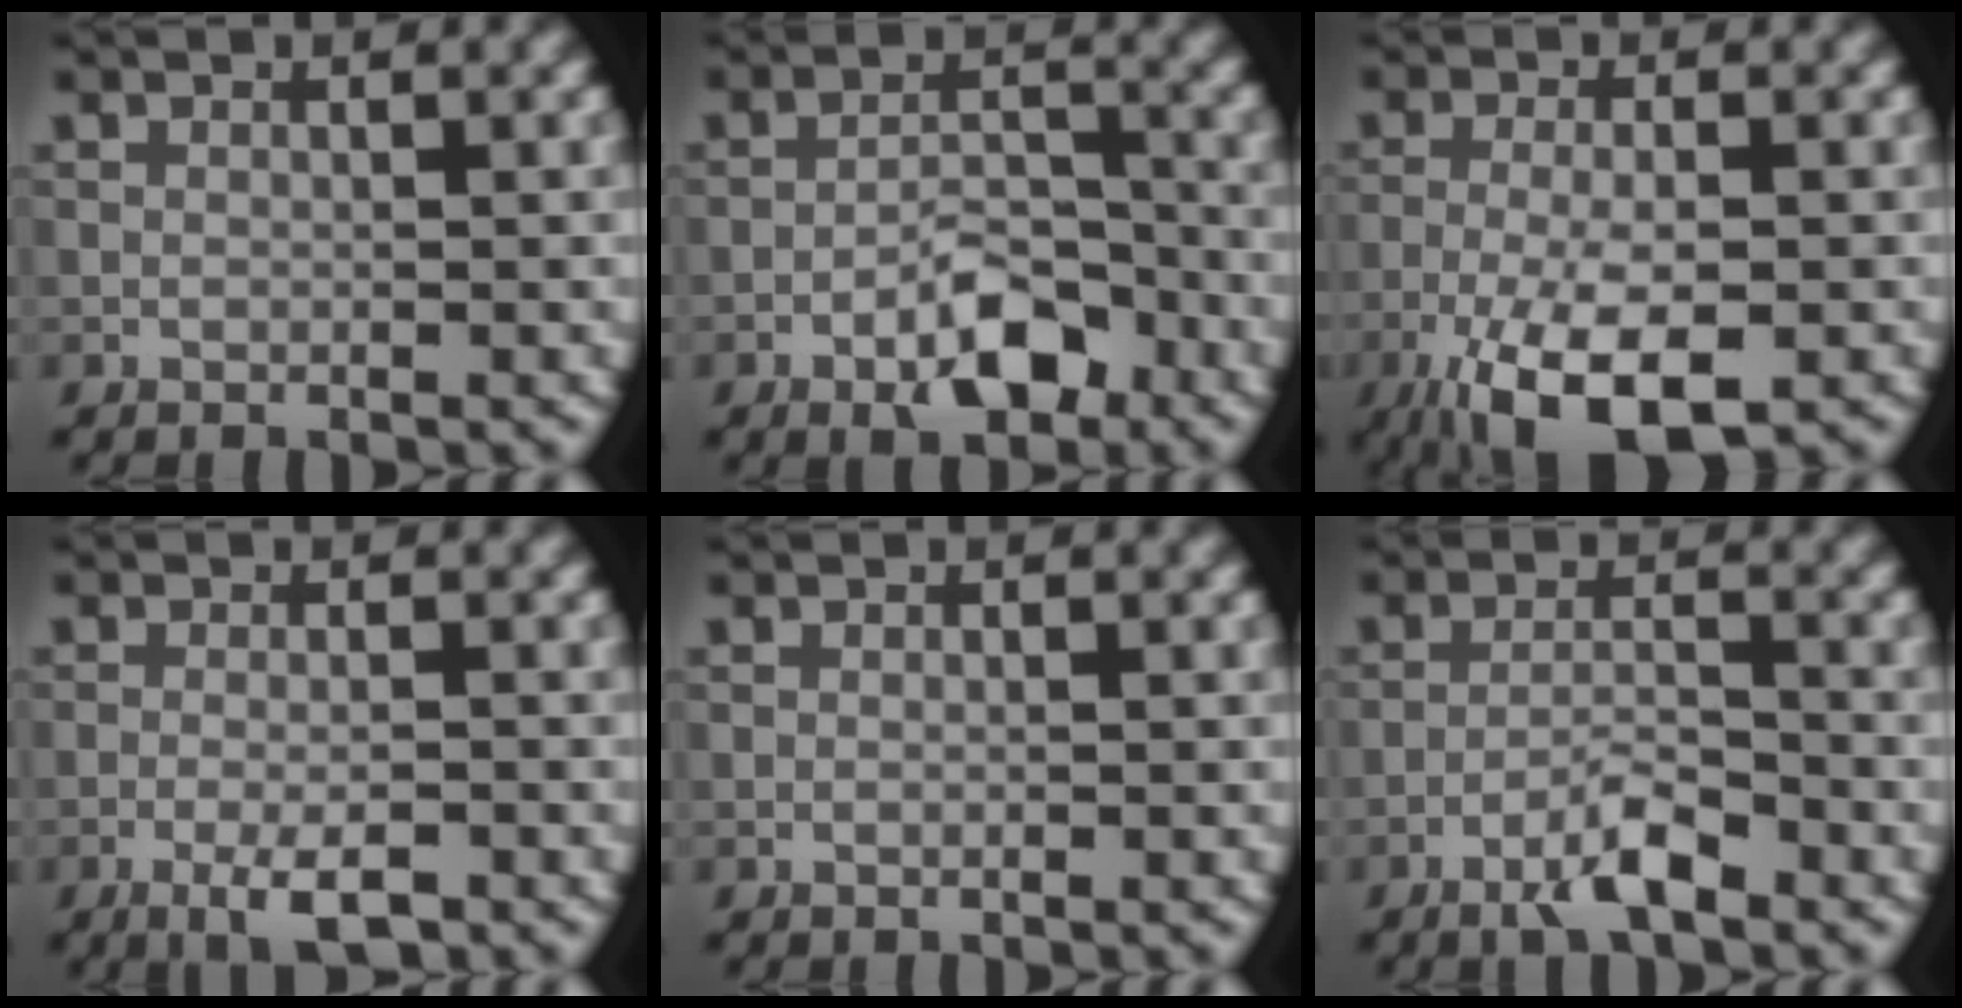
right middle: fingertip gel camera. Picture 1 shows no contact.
{"total": 5.1, "force": [-2.9, 2.1, 3.6], "torque": [-0.052, 0.006, -0.049]}
{"total": 7.7, "force": [-3.9, 2.7, 6.0], "torque": [-0.121, -0.010, -0.070]}
{"total": 3.5, "force": [-1.9, 0.8, 2.8], "torque": [-0.057, -0.002, -0.036]}
{"total": 0.0}
{"total": 3.6, "force": [-2.5, 0.7, 2.5], "torque": [-0.050, 0.007, -0.051]}